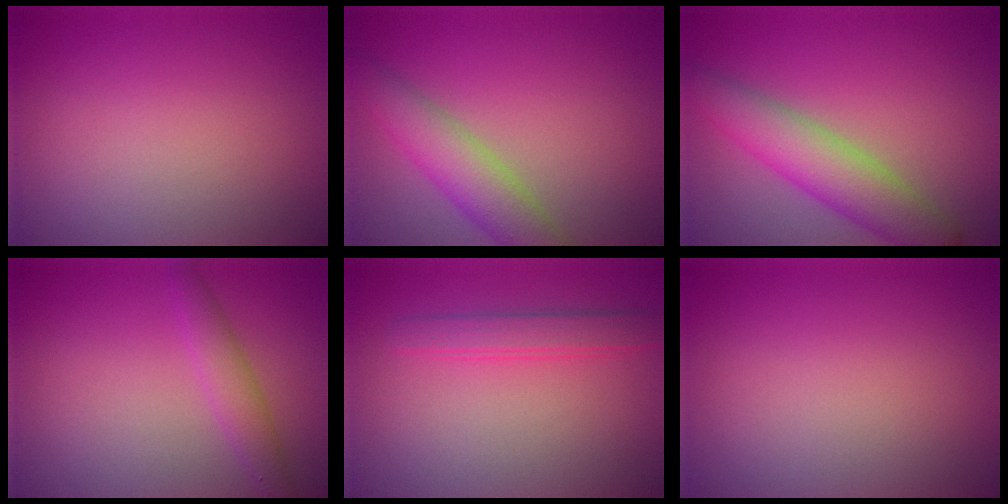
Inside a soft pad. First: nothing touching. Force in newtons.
{"total": 4.5, "press": 4.5, "slide": 0.2}
{"total": 5.6, "press": 5.6, "slide": 0.3}
{"total": 2.3, "press": 2.3, "slide": 0.1}
{"total": 2.3, "press": 2.3, "slide": 0.2}
{"total": 0.0}